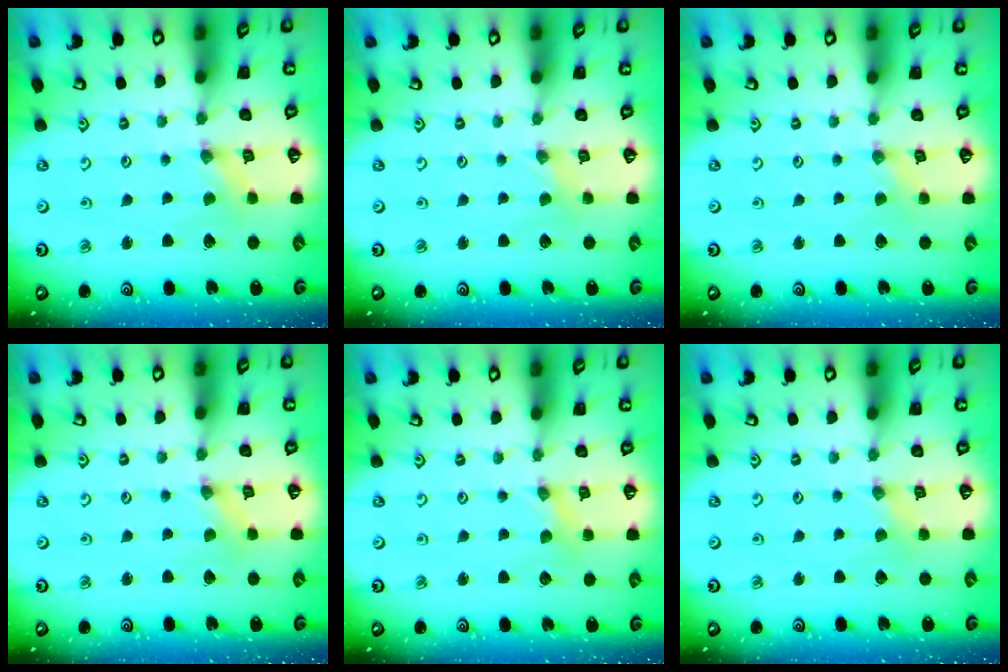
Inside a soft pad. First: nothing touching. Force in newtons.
{"total": 1.0, "press": 1.0, "slide": 0.2}
{"total": 0.0}
{"total": 1.2, "press": 1.2, "slide": 0.2}
{"total": 1.9, "press": 1.9, "slide": 0.3}
{"total": 1.4, "press": 1.3, "slide": 0.2}